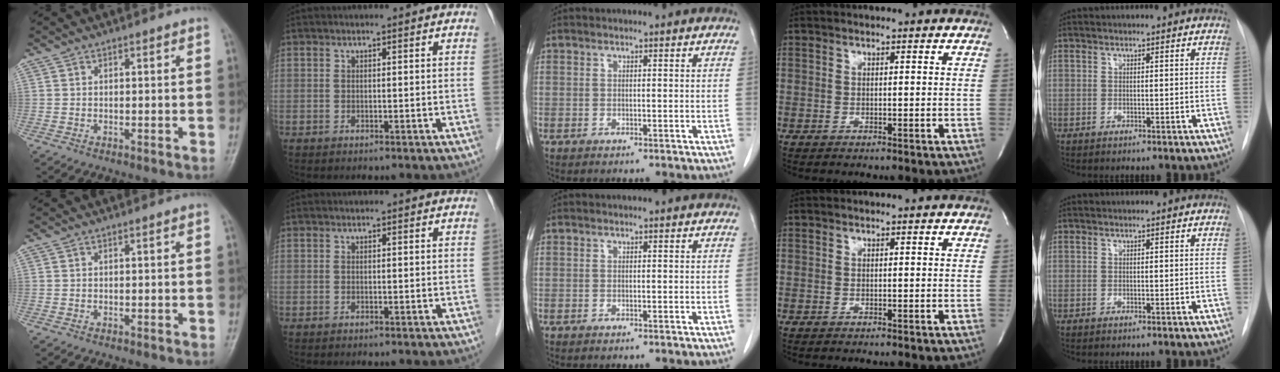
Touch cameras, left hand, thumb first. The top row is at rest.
{}